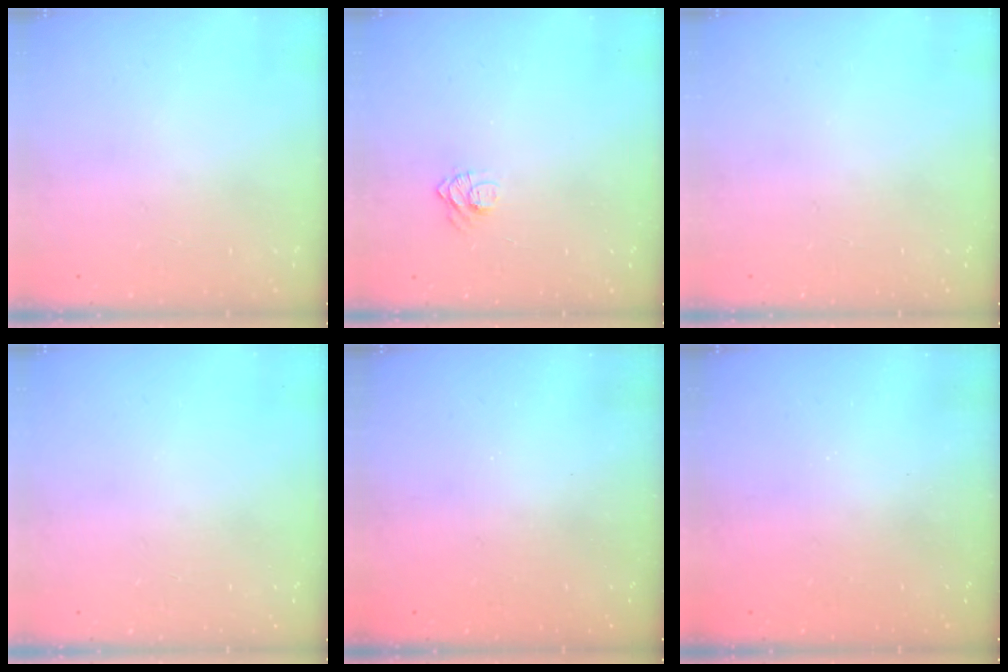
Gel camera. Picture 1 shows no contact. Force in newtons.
{"total": 8.1, "press": 8.1, "slide": 0.7}
{"total": 0.0}
{"total": 0.0}
{"total": 2.4, "press": 2.3, "slide": 0.8}
{"total": 2.3, "press": 2.1, "slide": 1.0}